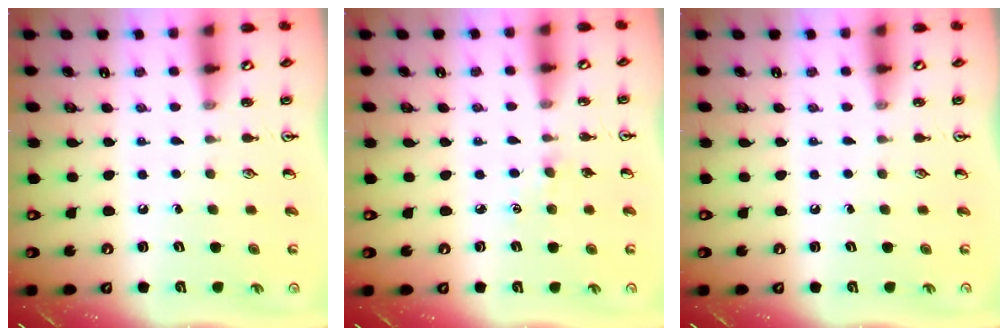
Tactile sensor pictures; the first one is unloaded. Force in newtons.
{"total": 2.6, "press": 2.6, "slide": 0.4}
{"total": 0.0}